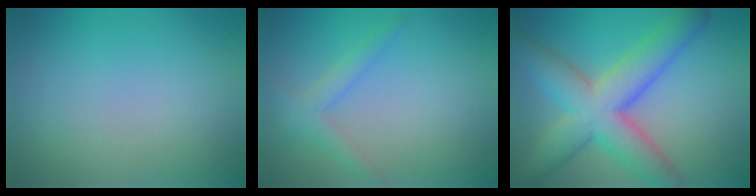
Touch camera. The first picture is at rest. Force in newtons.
{"total": 2.1, "press": 2.1, "slide": 0.1}
{"total": 8.7, "press": 8.7, "slide": 0.5}